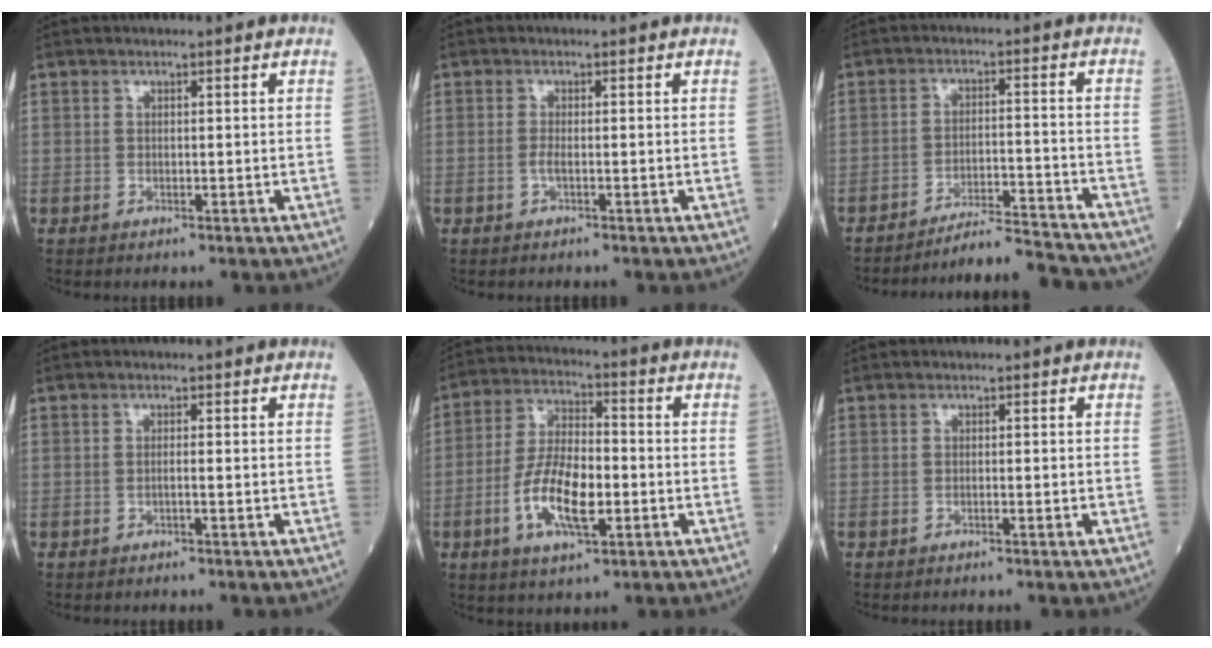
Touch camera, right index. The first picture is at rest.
{"total": 1.0, "force": [-0.5, 0.0, 0.9], "torque": [-0.019, 0.001, -0.010]}
{"total": 8.9, "force": [-8.9, -0.6, 0.8], "torque": [-0.007, 0.010, -0.144]}
{"total": 0.8, "force": [-0.3, -0.1, 0.7], "torque": [-0.013, 0.001, -0.007]}
{"total": 11.1, "force": [-3.1, 3.8, 9.9], "torque": [-0.200, 0.001, -0.058]}
{"total": 0.7, "force": [-0.4, -0.1, 0.5], "torque": [-0.013, 0.001, -0.003]}